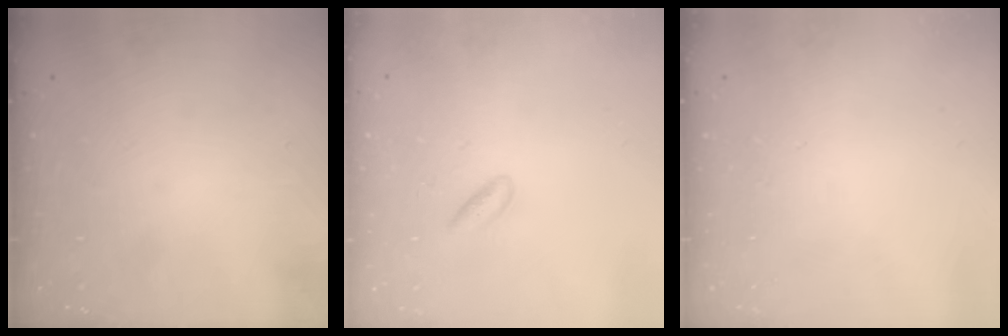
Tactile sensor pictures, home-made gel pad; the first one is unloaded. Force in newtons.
{"total": 2.0, "press": 1.7, "slide": 1.2}
{"total": 0.0}